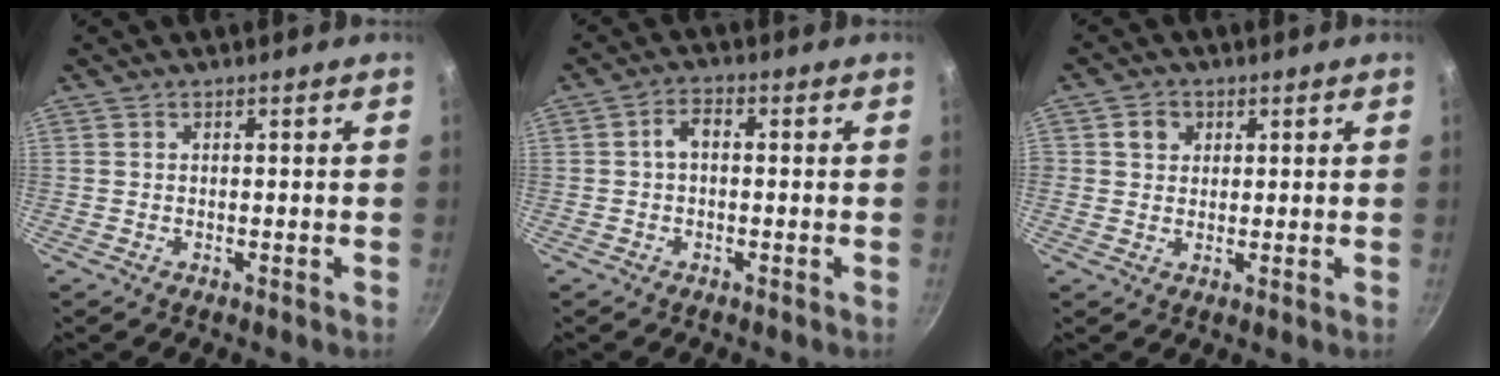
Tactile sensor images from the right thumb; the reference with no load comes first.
{"total": 3.2, "force": [-0.1, 2.0, 2.5], "torque": [-0.041, 0.015, -0.006]}
{"total": 3.6, "force": [1.1, 3.2, 1.2], "torque": [0.003, 0.002, 0.015]}